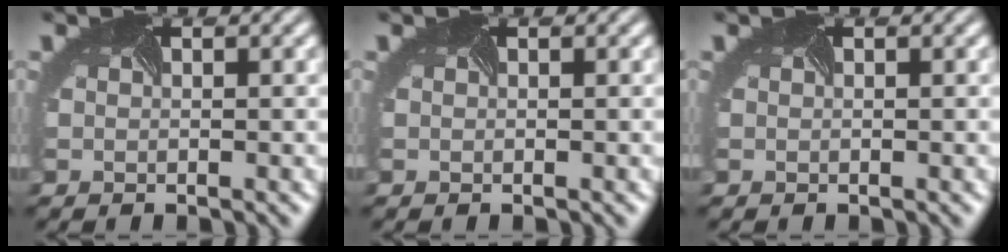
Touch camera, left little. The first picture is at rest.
{"total": 0.0}
{"total": 0.0}